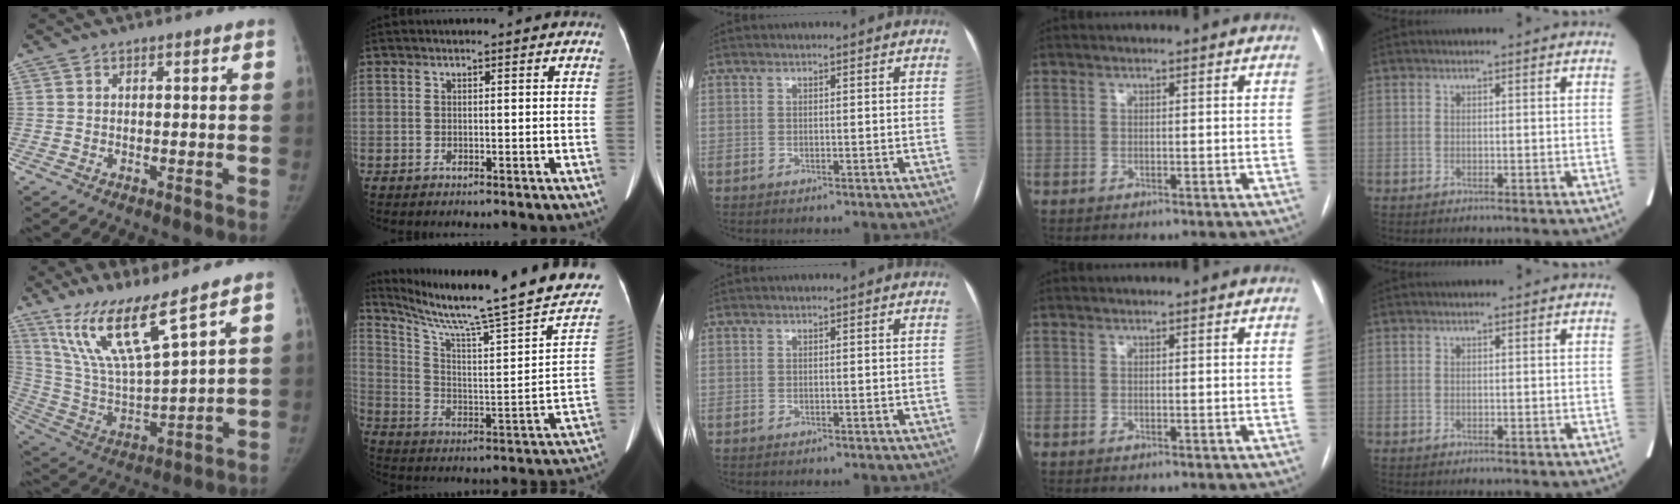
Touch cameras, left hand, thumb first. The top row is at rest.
{"thumb": {"total": 15.3, "force": [10.5, 2.0, 10.9], "torque": [-0.203, -0.062, 0.220]}, "index": {"total": 26.4, "force": [21.9, -0.1, 14.6], "torque": [-0.235, -0.079, 0.302]}}